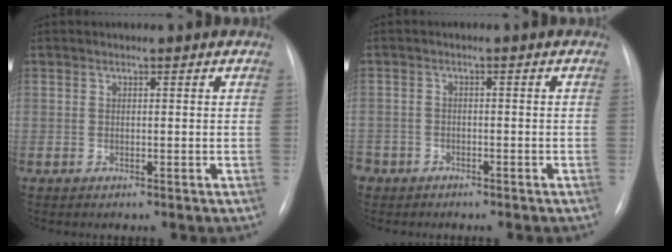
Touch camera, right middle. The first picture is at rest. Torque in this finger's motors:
{"motor_torque": [2.05, -0.09, 1.05, 0.00]}